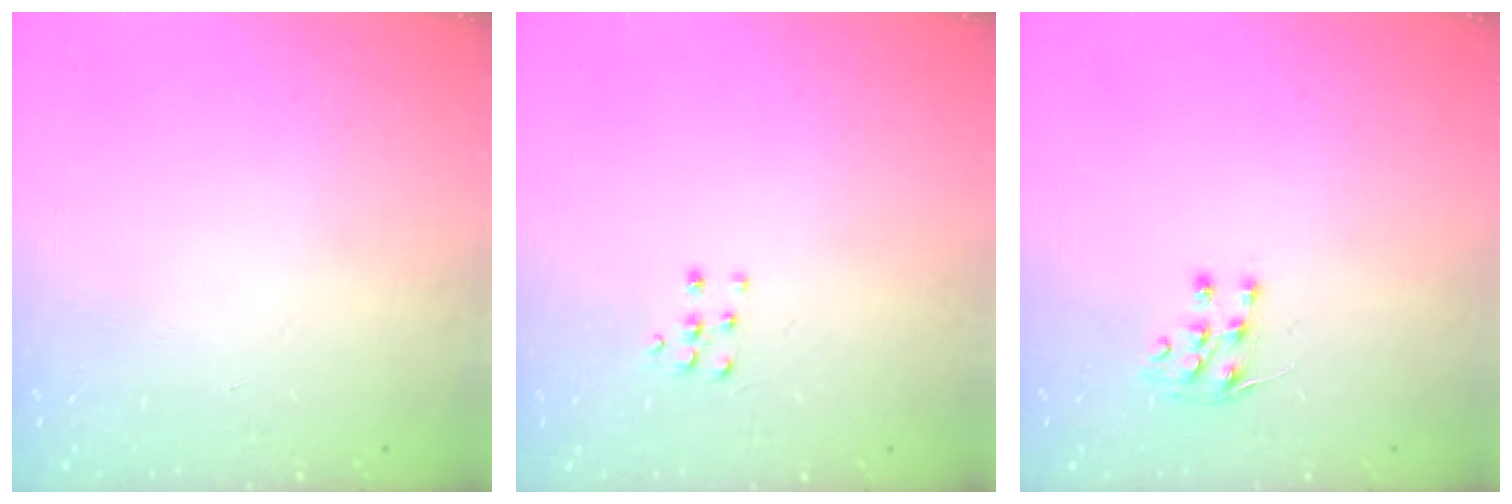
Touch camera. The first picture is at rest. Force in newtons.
{"total": 4.6, "press": 4.5, "slide": 0.5}
{"total": 6.7, "press": 6.5, "slide": 1.4}